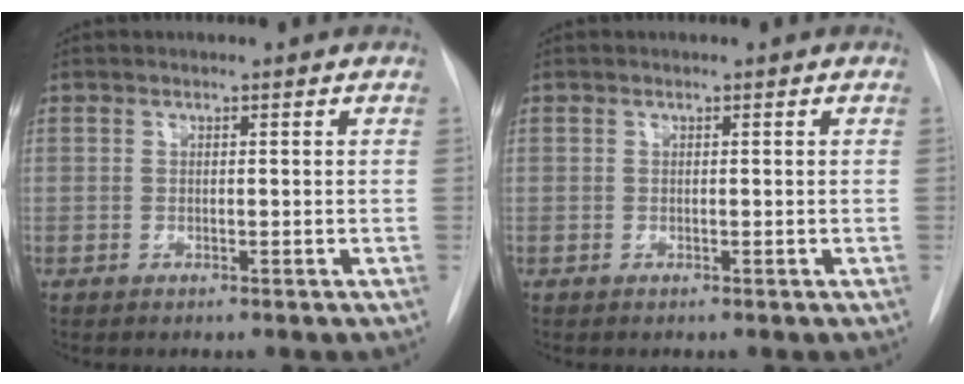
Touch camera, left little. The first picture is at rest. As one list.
[{"total": 0.0}]